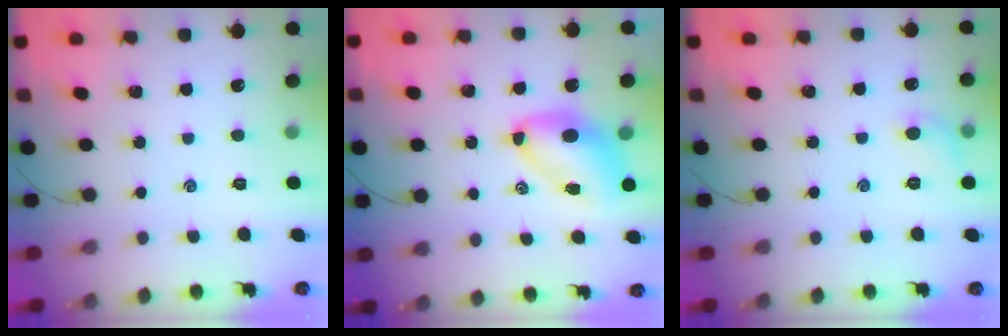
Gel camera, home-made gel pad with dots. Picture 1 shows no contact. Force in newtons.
{"total": 7.7, "press": 7.5, "slide": 1.8}
{"total": 6.0, "press": 5.8, "slide": 1.6}